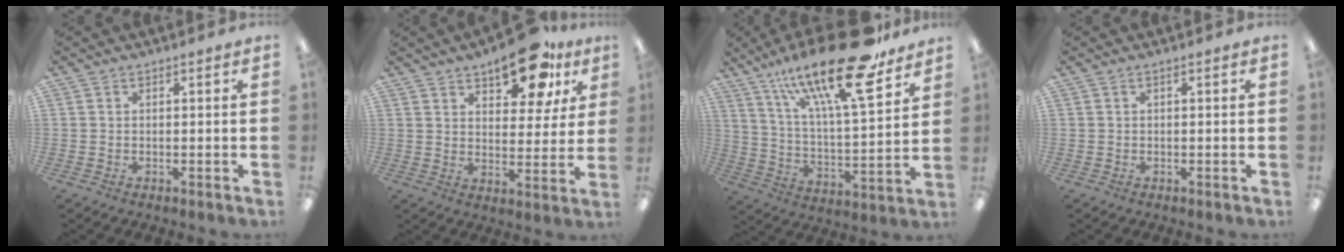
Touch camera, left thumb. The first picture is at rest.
{"total": 15.0, "force": [10.4, 6.8, 8.5], "torque": [-0.115, -0.050, 0.176]}
{"total": 24.8, "force": [17.1, 6.8, 16.7], "torque": [-0.263, -0.107, 0.278]}
{"total": 0.0}